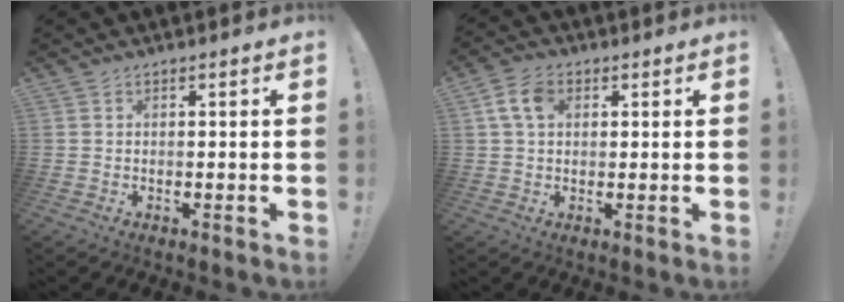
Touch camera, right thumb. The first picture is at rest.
{"total": 7.3, "force": [2.0, 4.9, 5.0], "torque": [-0.090, 0.008, 0.038]}